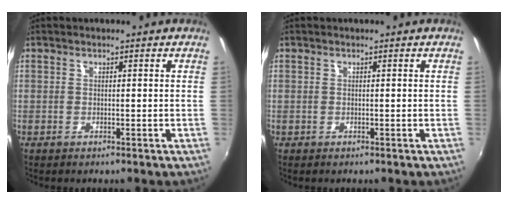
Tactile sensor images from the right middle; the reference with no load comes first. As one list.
[{"total": 0.0}]